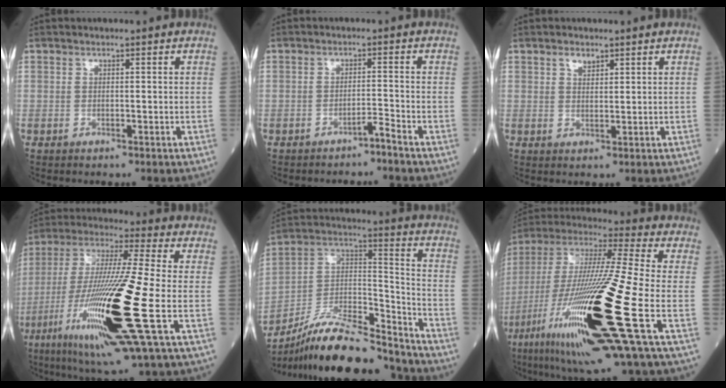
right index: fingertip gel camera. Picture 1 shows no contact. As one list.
[{"total": 1.8, "force": [-1.7, -0.3, 0.5], "torque": [-0.002, 0.002, -0.028]}, {"total": 1.8, "force": [1.3, 0.9, 0.9], "torque": [-0.017, 0.001, 0.023]}, {"total": 22.1, "force": [-6.7, 0.2, 21.0], "torque": [-0.432, -0.040, -0.128]}, {"total": 20.9, "force": [-18.5, 3.8, 8.9], "torque": [-0.172, 0.022, -0.322]}, {"total": 26.8, "force": [-9.3, 1.1, 25.2], "torque": [-0.497, -0.052, -0.172]}]